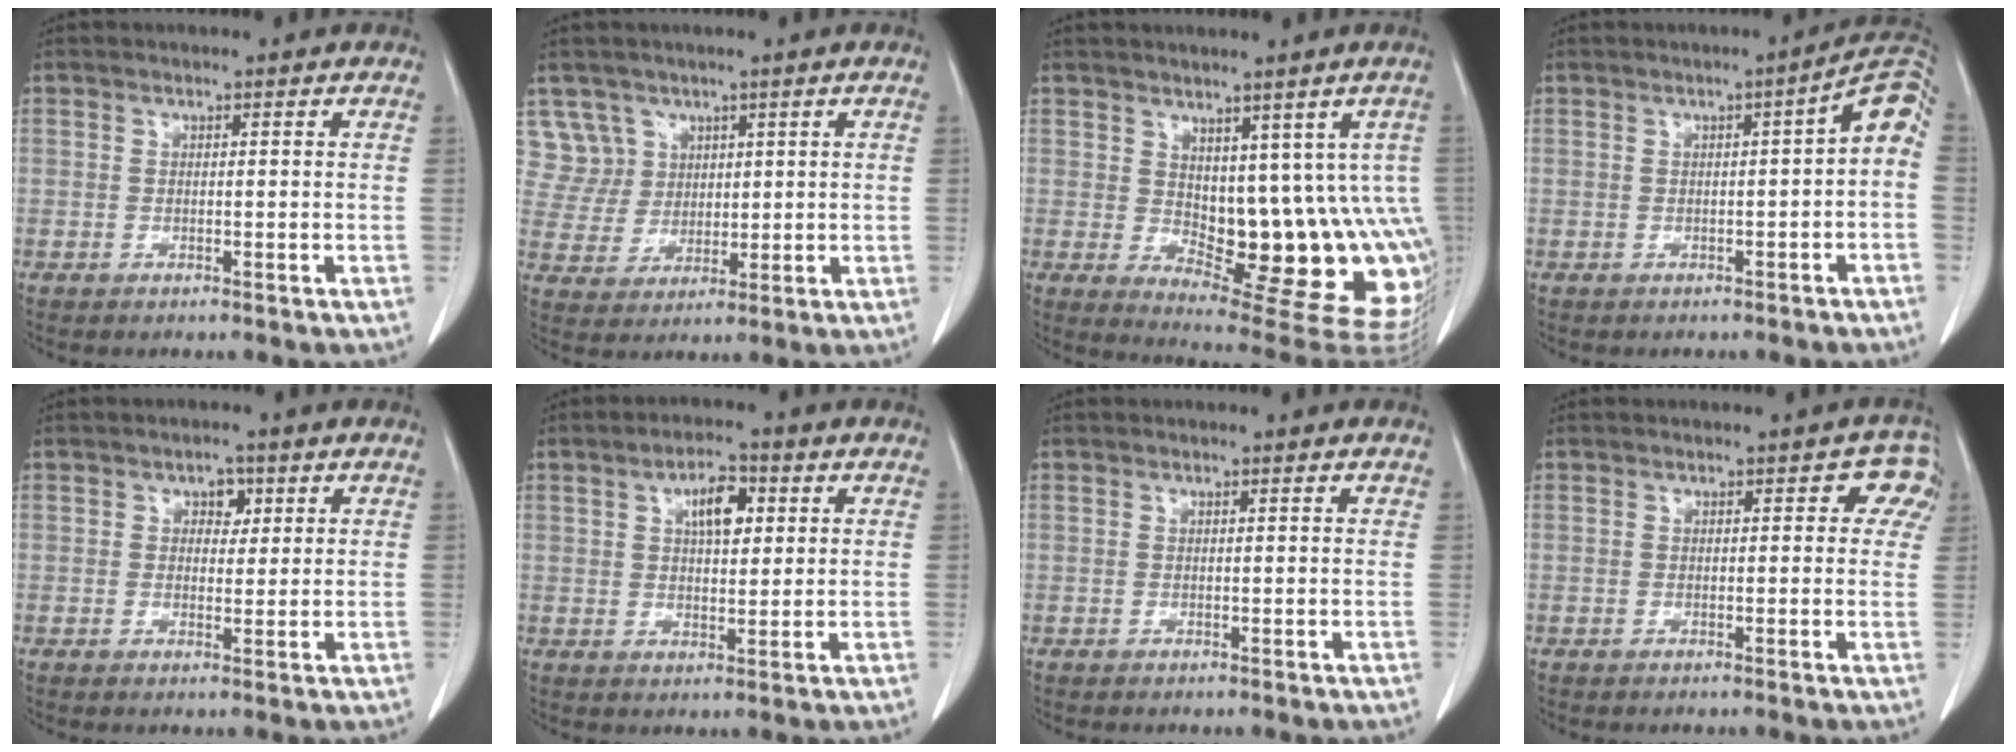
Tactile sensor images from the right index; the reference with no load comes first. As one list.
[{"total": 6.9, "force": [3.9, 5.6, -0.4], "torque": [0.016, 0.013, 0.089]}, {"total": 14.0, "force": [0.9, 7.0, 12.1], "torque": [-0.129, -0.001, 0.030]}, {"total": 5.6, "force": [-0.6, 0.9, 5.5], "torque": [-0.064, 0.020, -0.012]}, {"total": 2.6, "force": [1.0, 1.8, 1.6], "torque": [-0.016, 0.004, 0.013]}, {"total": 5.9, "force": [2.1, 2.4, 4.9], "torque": [-0.083, 0.008, 0.035]}, {"total": 0.0}, {"total": 3.2, "force": [1.2, 1.8, 2.3], "torque": [-0.003, 0.011, 0.002]}]